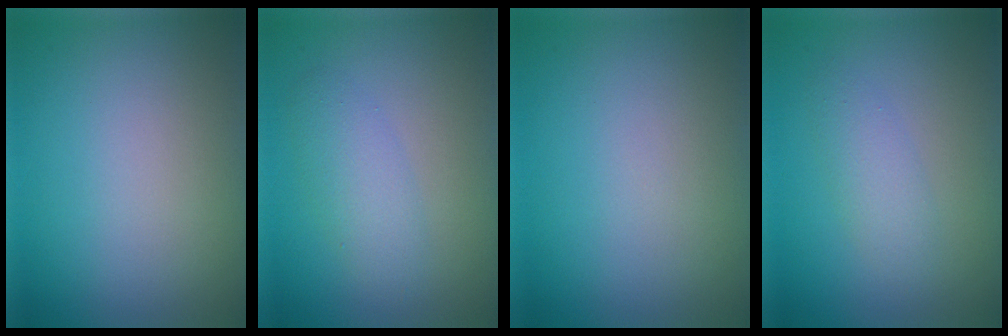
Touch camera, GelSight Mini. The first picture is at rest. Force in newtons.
{"total": 2.4, "press": 2.4, "slide": 0.1}
{"total": 0.0}
{"total": 2.0, "press": 2.0, "slide": 0.1}